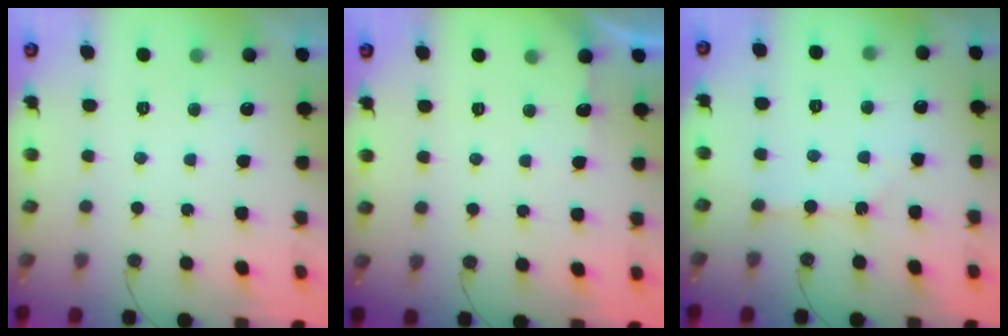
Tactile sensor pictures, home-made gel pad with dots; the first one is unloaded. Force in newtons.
{"total": 2.9, "press": 2.8, "slide": 0.4}
{"total": 2.1, "press": 2.1, "slide": 0.3}